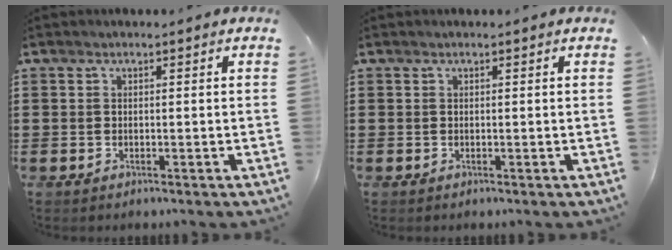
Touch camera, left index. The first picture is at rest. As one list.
[{"total": 0.0}]